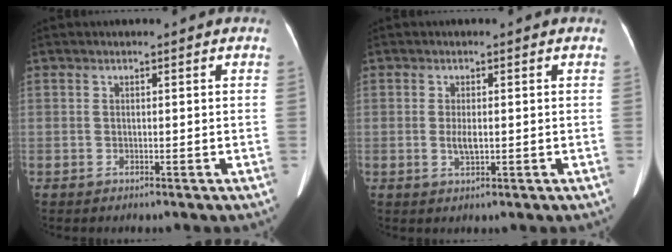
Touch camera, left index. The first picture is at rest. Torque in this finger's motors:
{"motor_torque": [0.40, 0.15, 0.21, 0.08]}